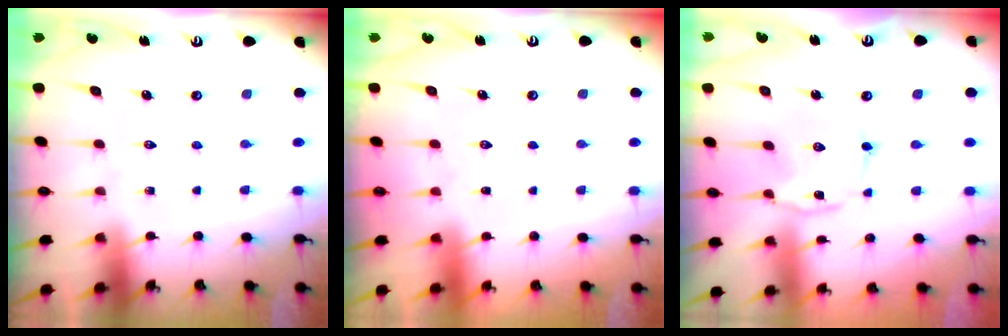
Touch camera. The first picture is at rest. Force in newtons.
{"total": 1.5, "press": 1.5, "slide": 0.1}
{"total": 1.7, "press": 1.7, "slide": 0.2}